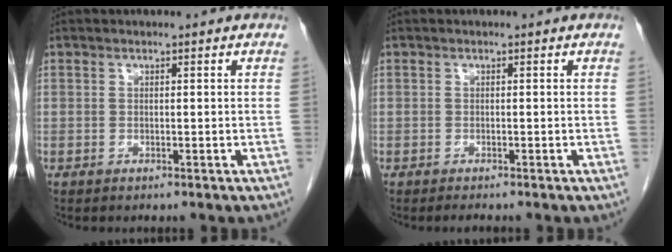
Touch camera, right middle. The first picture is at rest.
{"total": 0.8, "force": [-0.7, 0.0, 0.3], "torque": [-0.009, -0.003, -0.010]}